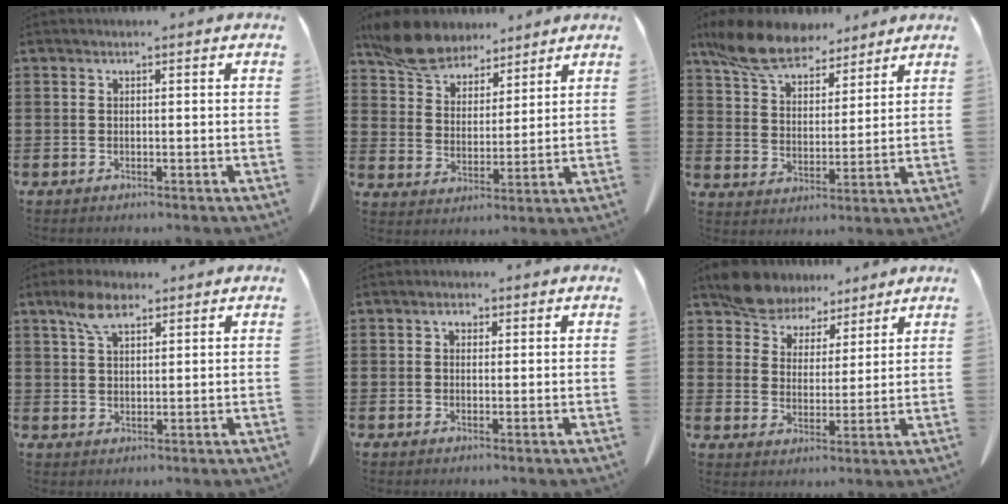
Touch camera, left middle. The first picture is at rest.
{"total": 8.6, "force": [7.6, 3.2, 2.5], "torque": [-0.082, -0.021, 0.146]}
{"total": 9.7, "force": [8.2, 3.3, 4.0], "torque": [-0.111, -0.022, 0.156]}
{"total": 5.3, "force": [3.3, 2.2, 3.6], "torque": [-0.079, 0.006, 0.061]}
{"total": 1.4, "force": [0.7, 0.9, 0.9], "torque": [-0.020, 0.005, 0.013]}
{"total": 7.1, "force": [6.4, 2.9, 0.7], "torque": [-0.047, -0.017, 0.126]}